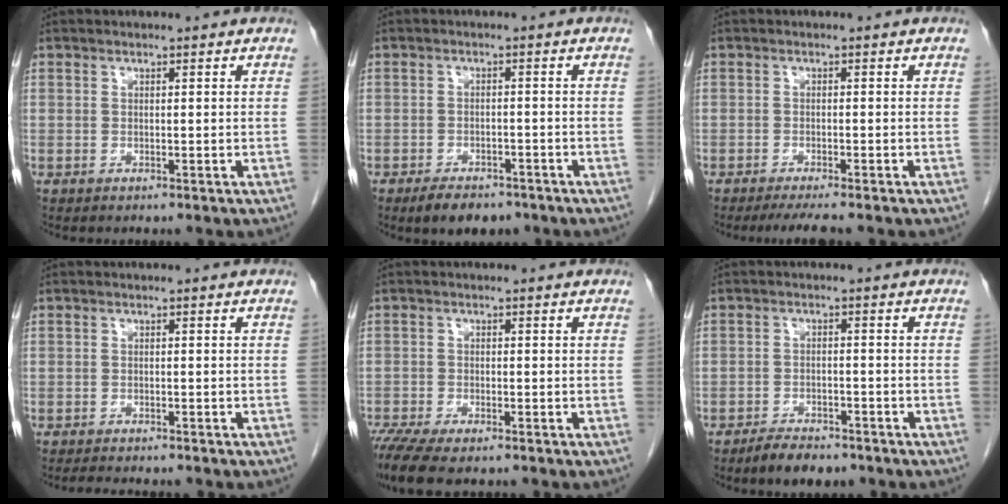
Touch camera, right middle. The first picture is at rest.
{"total": 5.4, "force": [-4.1, 2.5, 2.5], "torque": [-0.042, -0.004, -0.059]}
{"total": 3.8, "force": [-3.1, -0.1, 2.2], "torque": [-0.035, -0.009, -0.049]}
{"total": 4.6, "force": [-4.0, 0.8, 2.0], "torque": [-0.028, -0.007, -0.053]}
{"total": 7.8, "force": [-6.1, 1.8, 4.4], "torque": [-0.075, -0.014, -0.100]}
{"total": 4.7, "force": [-3.9, 1.7, 2.1], "torque": [-0.040, -0.003, -0.061]}